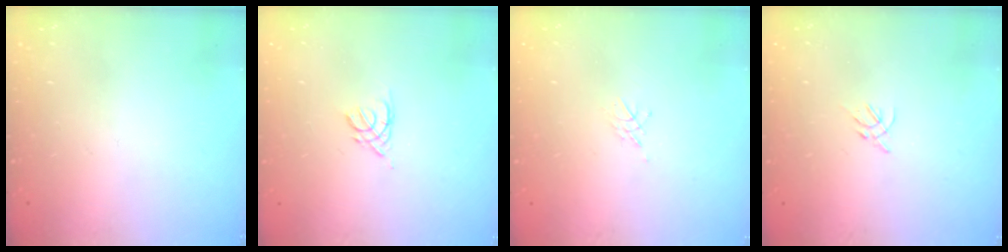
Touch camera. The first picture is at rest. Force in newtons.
{"total": 2.5, "press": 2.5, "slide": 0.6}
{"total": 5.1, "press": 5.1, "slide": 0.2}
{"total": 2.3, "press": 2.2, "slide": 0.6}